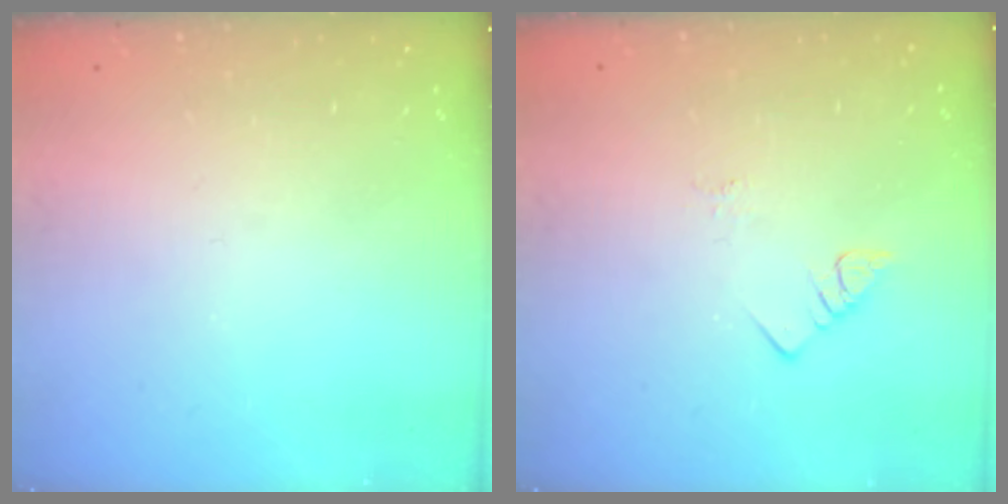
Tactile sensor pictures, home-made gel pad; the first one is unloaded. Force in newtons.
{"total": 2.8, "press": 2.8, "slide": 0.4}